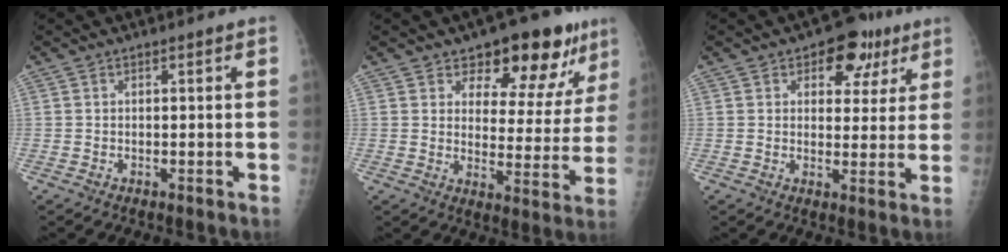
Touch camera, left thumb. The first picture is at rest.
{"total": 14.8, "force": [9.8, 7.2, 8.5], "torque": [-0.049, -0.052, 0.133]}
{"total": 9.0, "force": [4.7, 5.7, 5.0], "torque": [-0.019, -0.012, 0.058]}